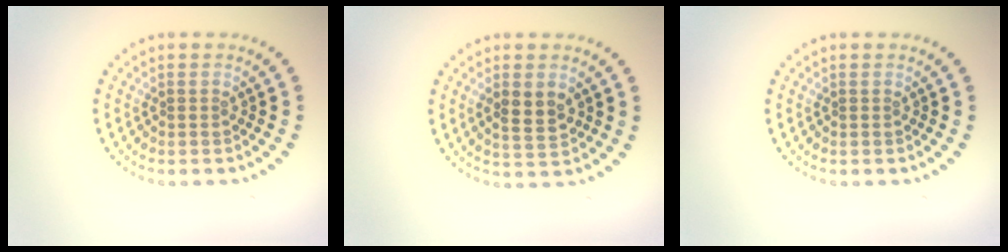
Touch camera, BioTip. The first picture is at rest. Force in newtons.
{"total": 2.5, "press": 2.5, "slide": 0.4}
{"total": 0.0}